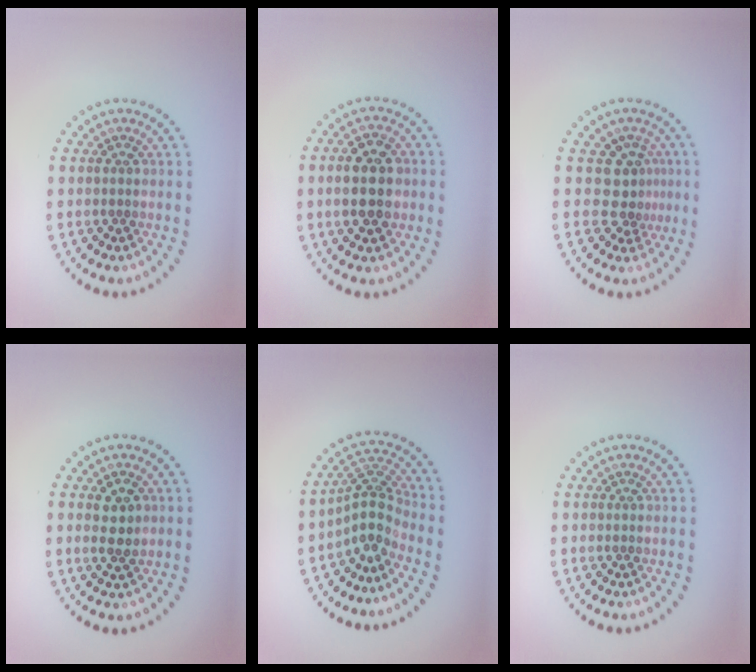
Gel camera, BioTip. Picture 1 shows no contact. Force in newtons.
{"total": 5.6, "press": 5.6, "slide": 0.4}
{"total": 2.9, "press": 2.1, "slide": 2.0}
{"total": 2.4, "press": 2.3, "slide": 0.4}
{"total": 3.6, "press": 2.6, "slide": 2.5}
{"total": 0.0}